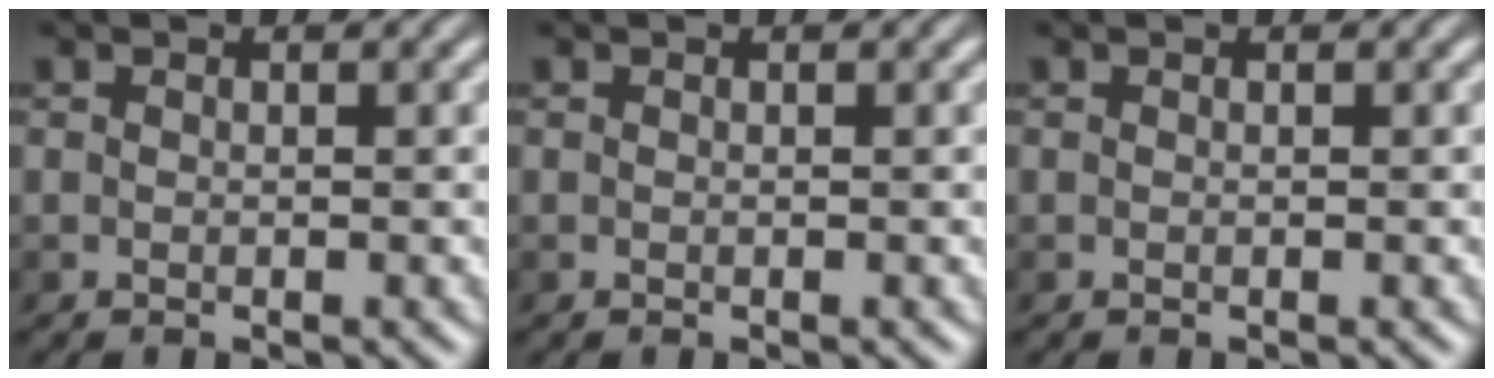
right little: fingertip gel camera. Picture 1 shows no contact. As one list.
[{"total": 0.0}, {"total": 0.0}]